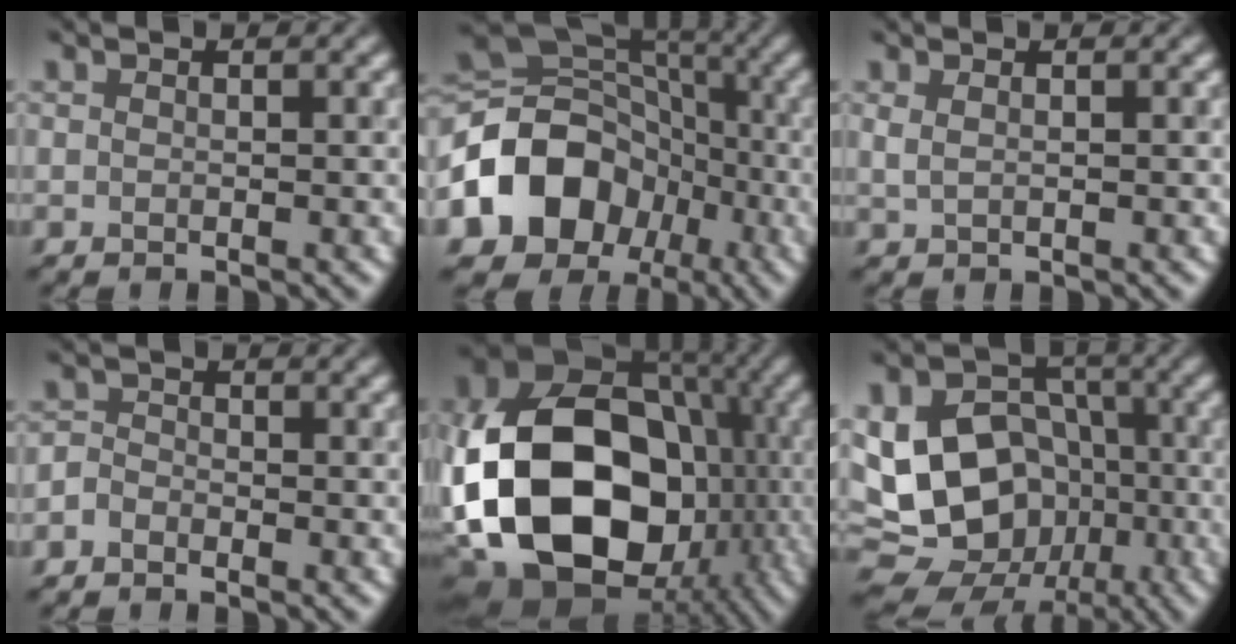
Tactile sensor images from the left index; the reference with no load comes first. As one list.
[{"total": 11.9, "force": [-3.9, 9.6, 5.7], "torque": [-0.105, 0.002, -0.080]}, {"total": 1.3, "force": [0.8, 0.6, 0.9], "torque": [-0.013, -0.003, 0.011]}, {"total": 1.1, "force": [-0.9, 0.5, 0.1], "torque": [-0.001, 0.002, -0.024]}, {"total": 18.9, "force": [-3.6, 14.2, 12.0], "torque": [-0.226, -0.025, -0.047]}, {"total": 14.0, "force": [-2.5, 11.4, 7.8], "torque": [-0.141, -0.012, -0.035]}]